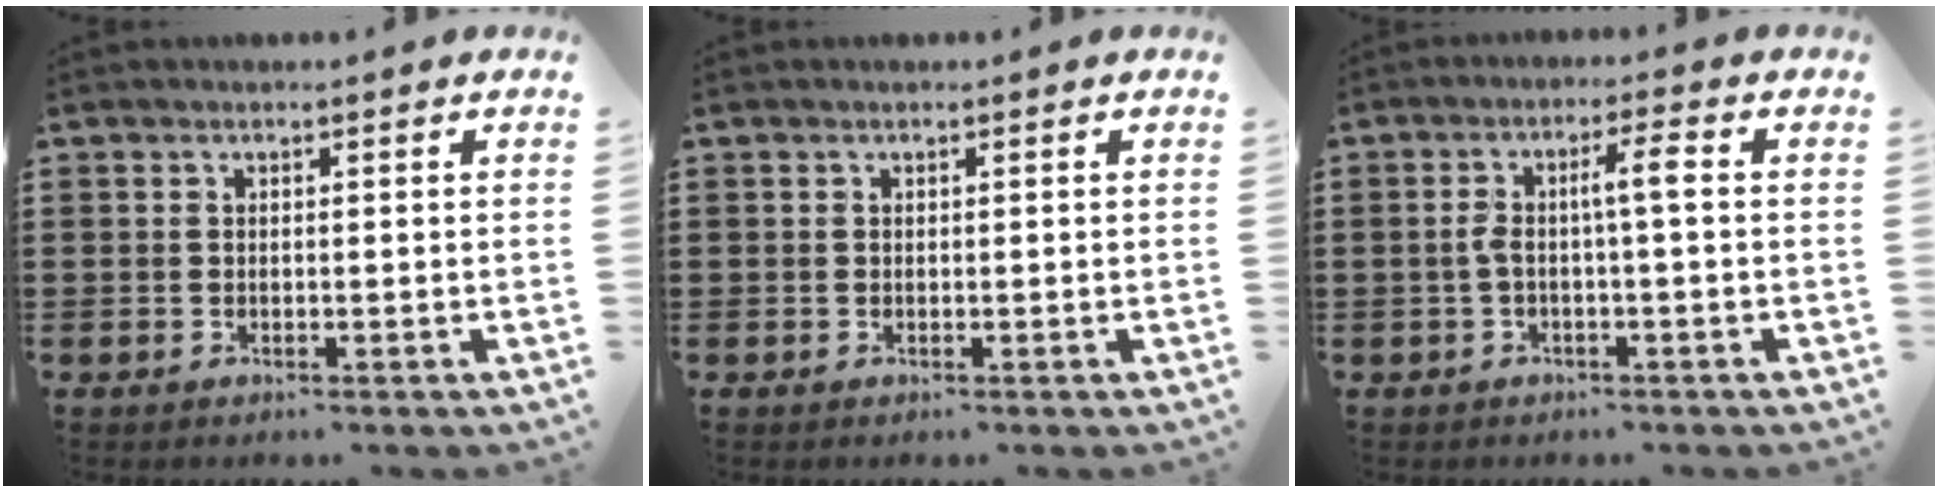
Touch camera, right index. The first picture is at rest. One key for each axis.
{"total": 0.0}
{"total": 4.3, "fx": -0.3, "fy": 0.4, "fz": 4.3, "tx": -0.088, "ty": 0.003, "tz": -0.015}